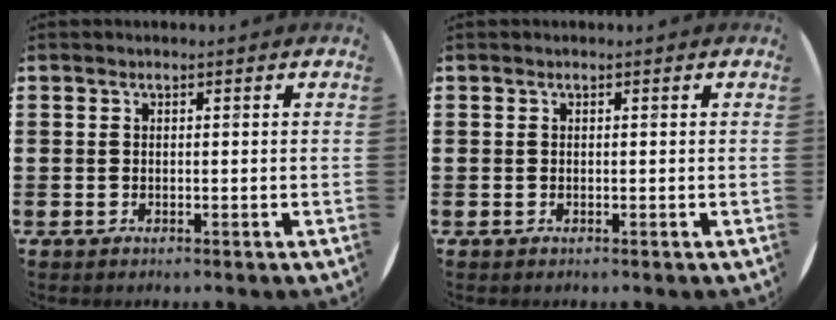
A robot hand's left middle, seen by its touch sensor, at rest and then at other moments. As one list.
[{"total": 0.0}]